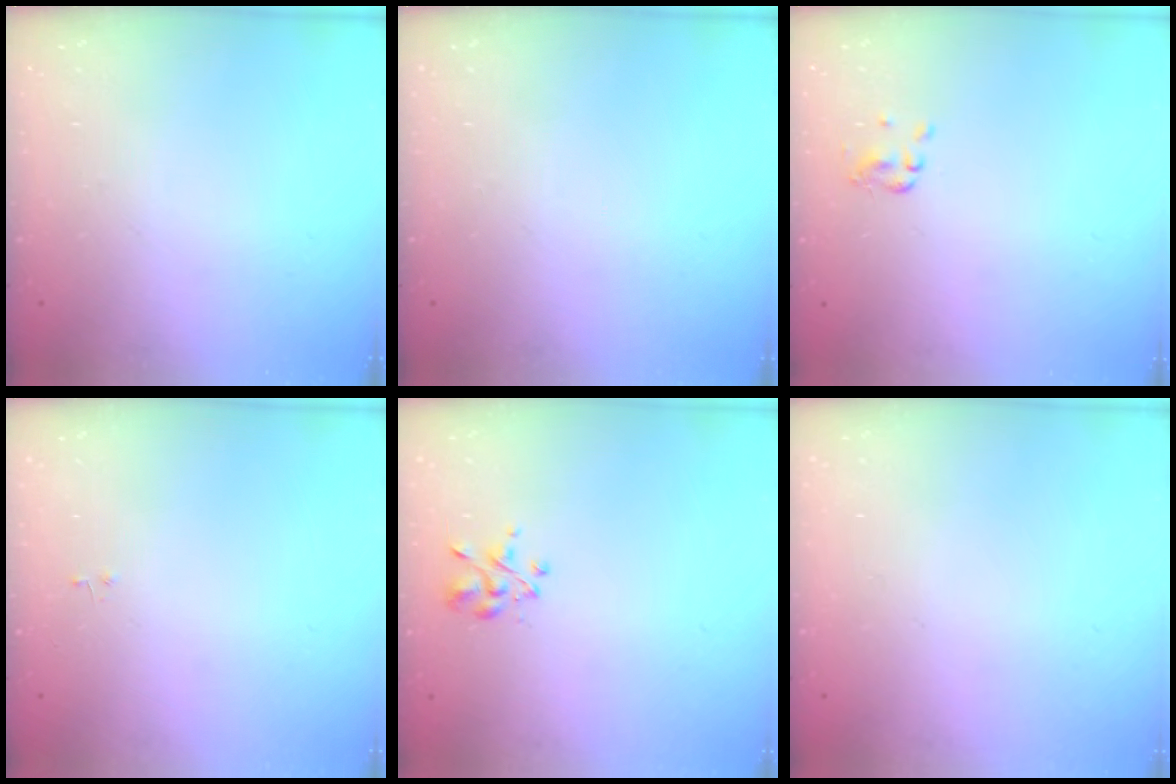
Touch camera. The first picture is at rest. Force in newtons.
{"total": 0.0}
{"total": 1.8, "press": 1.7, "slide": 0.7}
{"total": 0.0}
{"total": 2.5, "press": 2.2, "slide": 1.0}
{"total": 1.7, "press": 1.7, "slide": 0.2}